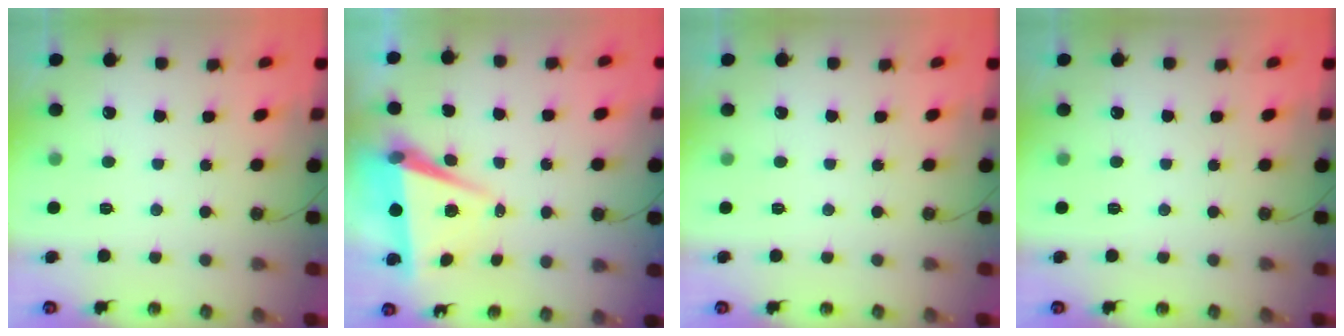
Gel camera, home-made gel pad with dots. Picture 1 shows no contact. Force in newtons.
{"total": 6.4, "press": 4.7, "slide": 4.4}
{"total": 0.0}
{"total": 0.0}